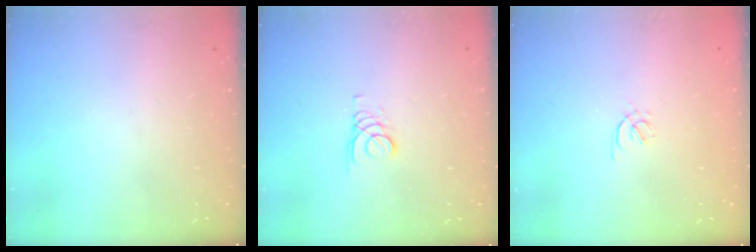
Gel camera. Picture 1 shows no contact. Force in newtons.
{"total": 2.1, "press": 2.1, "slide": 0.1}
{"total": 1.7, "press": 1.6, "slide": 0.5}